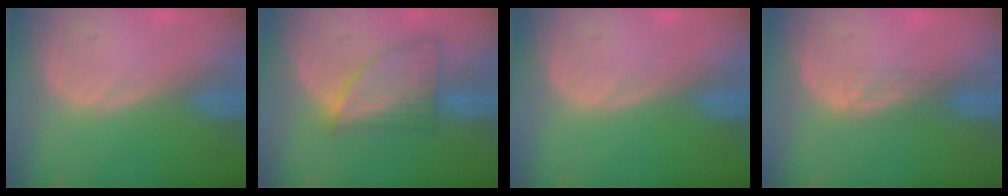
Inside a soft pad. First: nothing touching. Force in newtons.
{"total": 7.4, "press": 6.7, "slide": 3.3}
{"total": 0.0}
{"total": 2.1, "press": 1.6, "slide": 1.3}